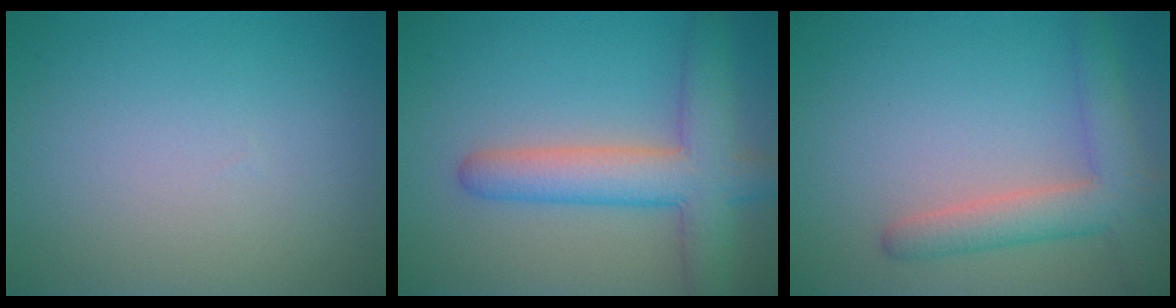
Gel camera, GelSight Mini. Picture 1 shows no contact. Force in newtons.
{"total": 6.3, "press": 6.3, "slide": 0.4}
{"total": 4.3, "press": 4.3, "slide": 0.2}